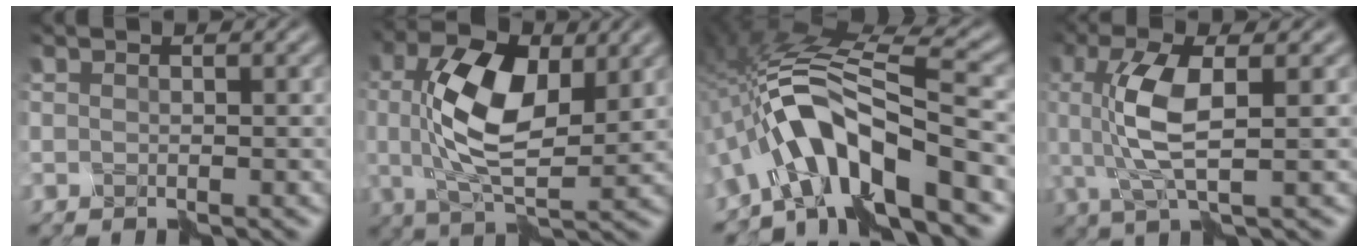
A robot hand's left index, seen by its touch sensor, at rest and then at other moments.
{"total": 8.6, "force": [1.6, 4.2, 7.4], "torque": [-0.158, 0.006, 0.027]}
{"total": 9.7, "force": [-5.0, 2.7, 7.9], "torque": [-0.143, 0.024, -0.095]}
{"total": 5.2, "force": [0.3, 1.4, 5.0], "torque": [-0.124, 0.003, 0.010]}